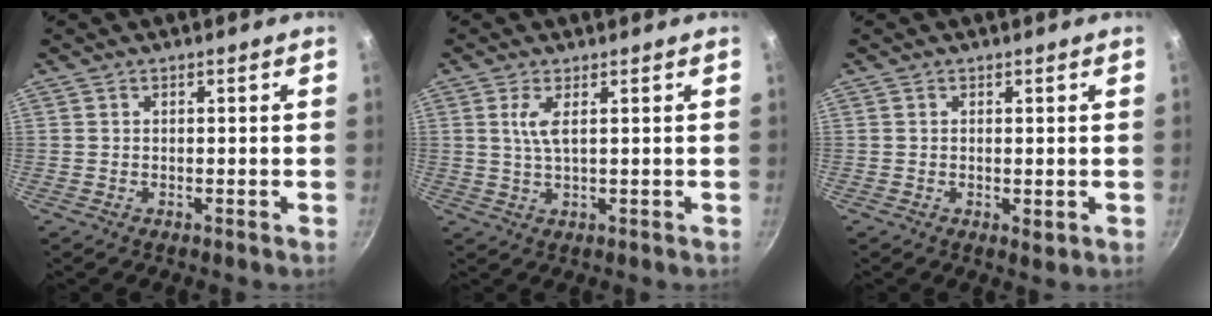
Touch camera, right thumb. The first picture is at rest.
{"total": 5.3, "force": [1.5, 1.4, 4.9], "torque": [-0.107, -0.008, 0.032]}
{"total": 1.5, "force": [0.0, 0.6, 1.3], "torque": [-0.022, -0.006, -0.001]}